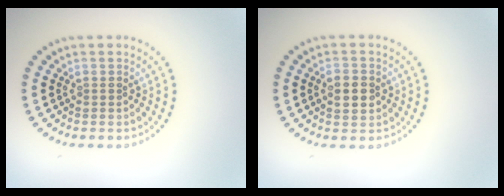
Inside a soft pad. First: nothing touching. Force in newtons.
{"total": 2.8, "press": 2.8, "slide": 0.0}